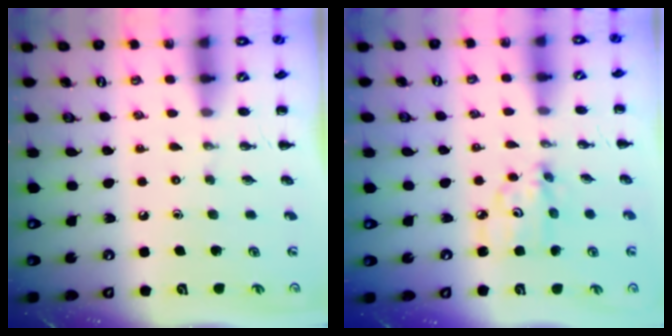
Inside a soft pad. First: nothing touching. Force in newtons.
{"total": 6.1, "press": 6.1, "slide": 0.5}